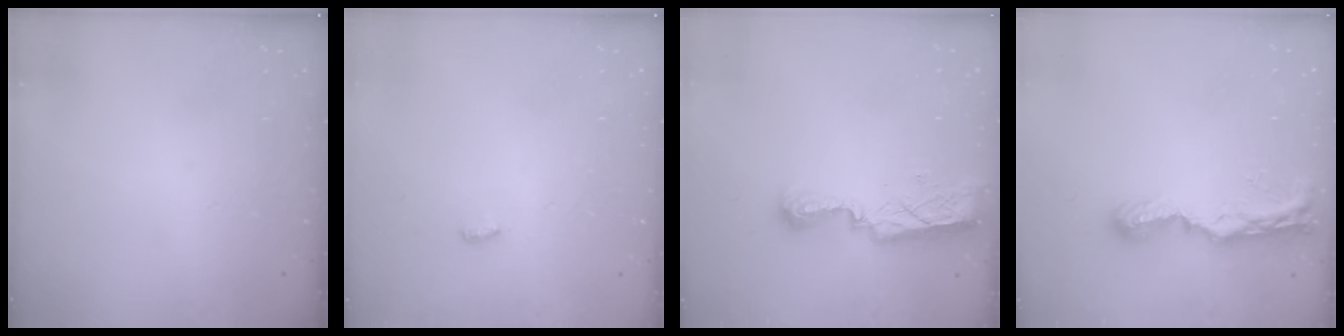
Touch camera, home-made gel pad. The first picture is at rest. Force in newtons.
{"total": 3.6, "press": 3.6, "slide": 0.4}
{"total": 8.2, "press": 8.2, "slide": 0.4}
{"total": 8.3, "press": 8.3, "slide": 0.6}